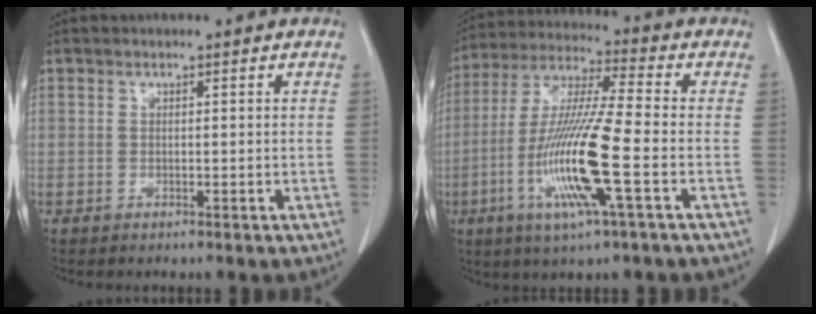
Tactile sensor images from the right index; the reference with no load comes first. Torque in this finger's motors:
{"motor_torque": [2.14, 0.00, 1.06, 0.21]}